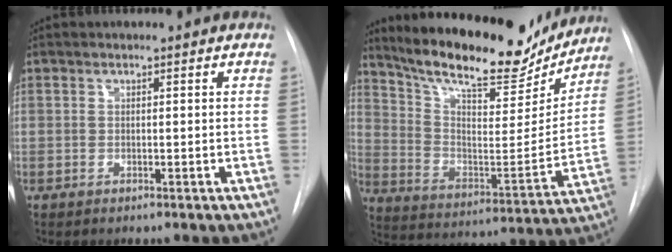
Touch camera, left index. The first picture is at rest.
{"total": 21.9, "force": [18.6, 5.5, 10.1], "torque": [-0.168, -0.025, 0.280]}